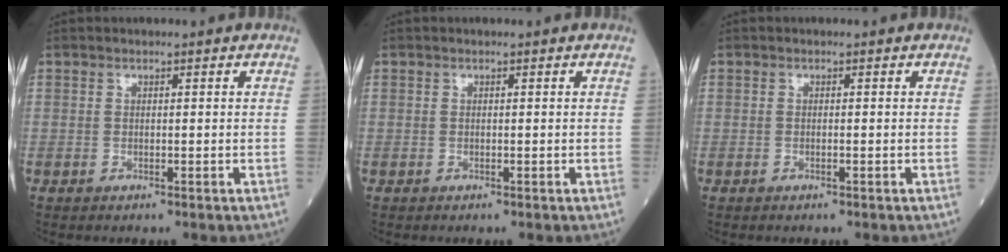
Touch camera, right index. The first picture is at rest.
{"total": 0.0}
{"total": 0.7, "force": [-0.3, 0.3, 0.6], "torque": [-0.018, -0.002, -0.005]}